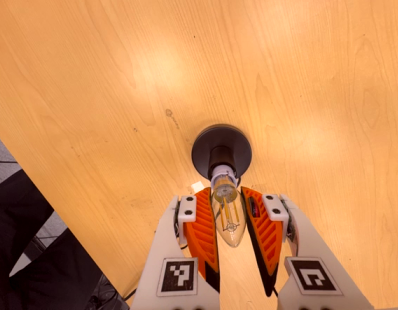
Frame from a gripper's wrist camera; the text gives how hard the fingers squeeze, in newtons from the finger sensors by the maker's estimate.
{"total": 12.2, "left": 11.7, "right": 12.6}